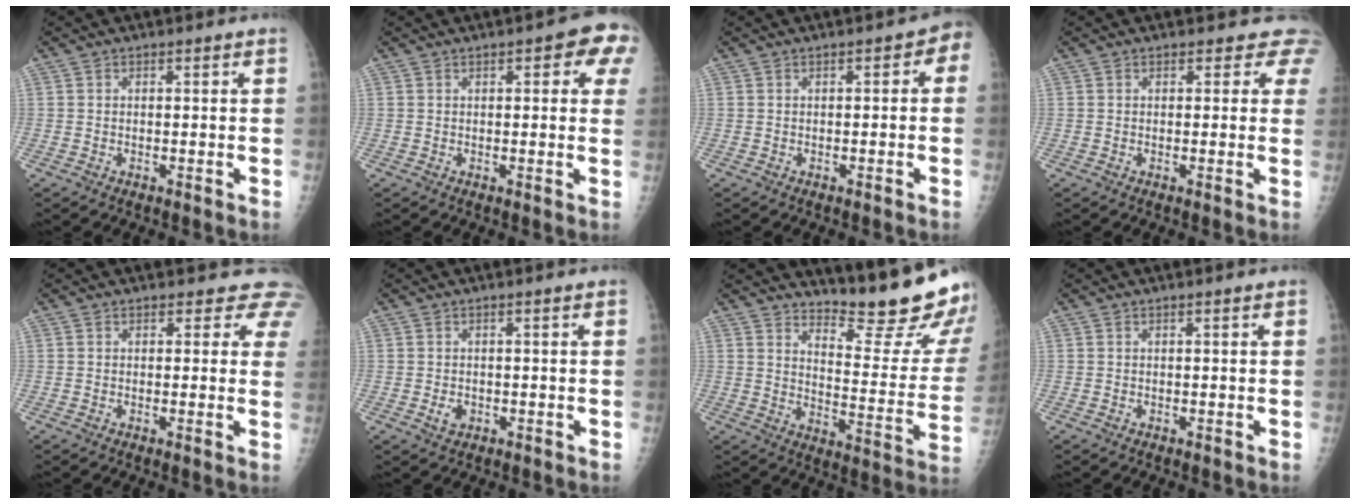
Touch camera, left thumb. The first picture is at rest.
{"total": 6.9, "force": [2.6, 2.5, 5.9], "torque": [-0.042, 0.000, 0.020]}
{"total": 2.8, "force": [-0.1, 1.6, 2.3], "torque": [-0.006, 0.012, -0.011]}
{"total": 3.3, "force": [2.8, 1.8, 0.0], "torque": [0.033, -0.014, 0.007]}
{"total": 4.4, "force": [3.8, 2.2, 0.2], "torque": [0.036, -0.017, 0.017]}
{"total": 1.6, "force": [-0.5, 1.2, 0.8], "torque": [-0.002, 0.003, -0.007]}
{"total": 19.1, "force": [16.9, 2.5, 8.5], "torque": [-0.087, -0.173, 0.226]}
{"total": 0.0}